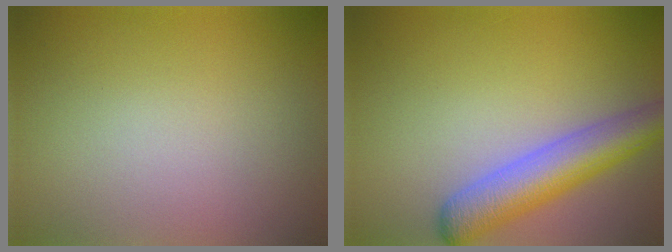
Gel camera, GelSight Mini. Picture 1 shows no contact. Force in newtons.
{"total": 5.7, "press": 5.7, "slide": 0.2}